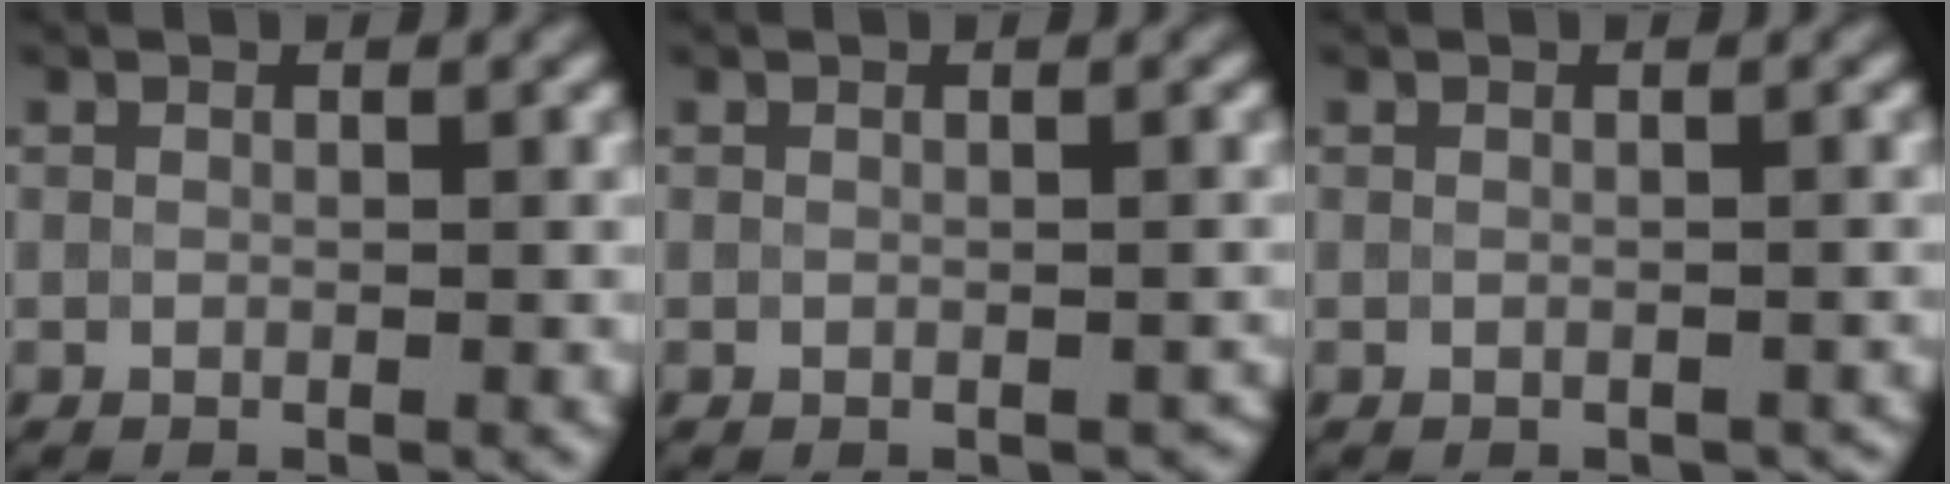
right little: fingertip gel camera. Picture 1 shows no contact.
{"total": 0.8, "force": [-0.4, 0.6, 0.4], "torque": [-0.004, -0.002, -0.006]}
{"total": 0.8, "force": [-0.6, 0.5, 0.3], "torque": [-0.002, -0.001, -0.007]}